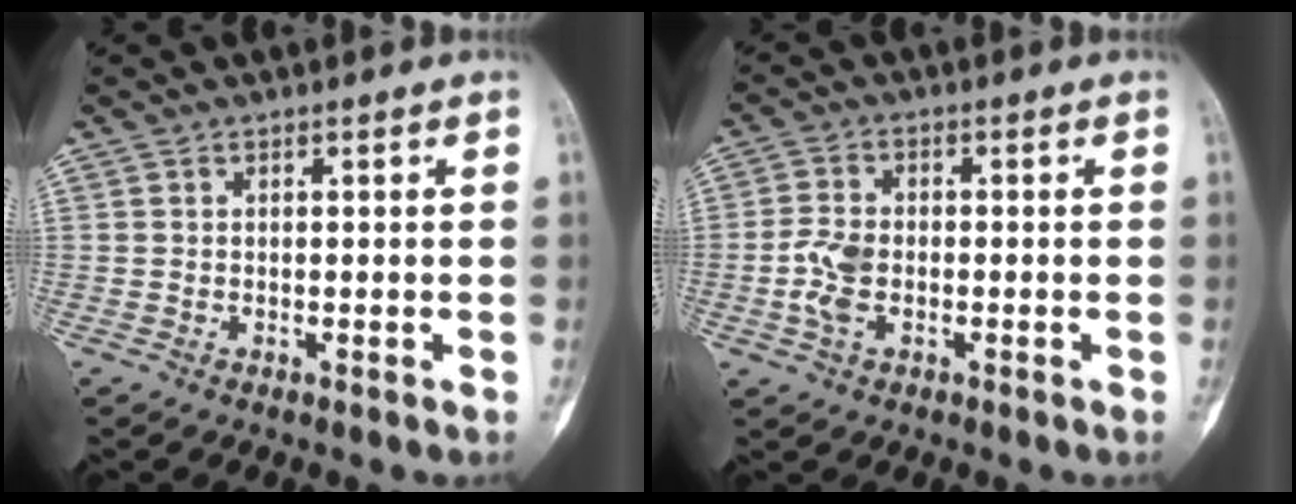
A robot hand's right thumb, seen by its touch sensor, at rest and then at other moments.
{"total": 5.8, "force": [-1.2, 3.6, 4.4], "torque": [-0.093, 0.009, -0.025]}